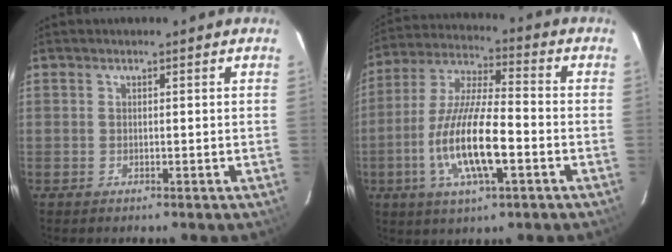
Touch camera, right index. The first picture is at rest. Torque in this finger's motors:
{"motor_torque": [1.33, -0.80, 1.05, 0.21]}